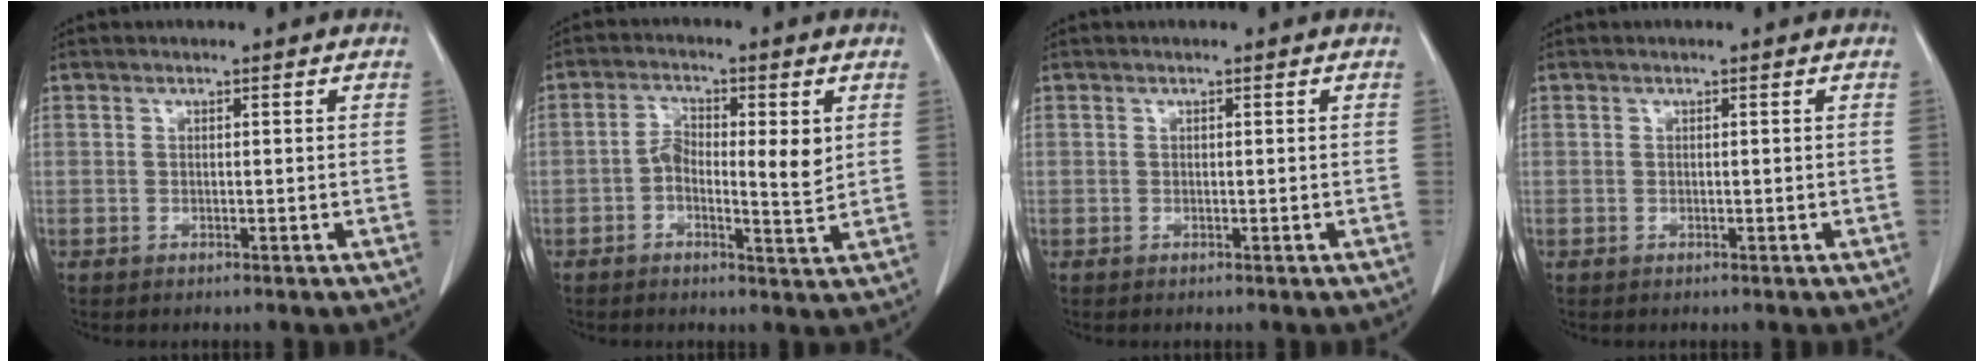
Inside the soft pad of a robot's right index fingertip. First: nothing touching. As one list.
[{"total": 6.5, "force": [0.5, 2.5, 6.0], "torque": [-0.098, 0.011, 0.004]}, {"total": 0.0}, {"total": 0.0}]